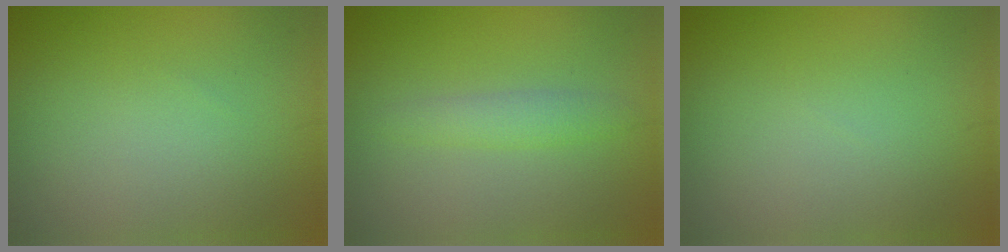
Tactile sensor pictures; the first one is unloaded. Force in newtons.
{"total": 1.9, "press": 1.9, "slide": 0.1}
{"total": 0.0}